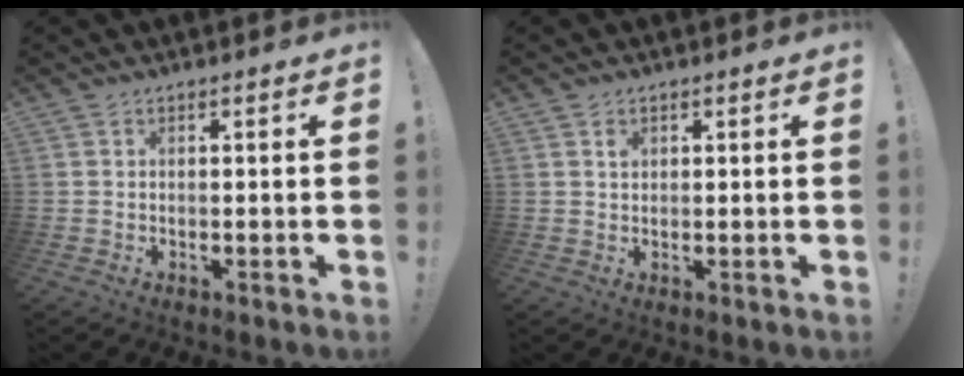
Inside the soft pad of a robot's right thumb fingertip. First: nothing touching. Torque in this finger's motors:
{"motor_torque": [0.01, -0.32, -0.10, 0.12, 0.00]}